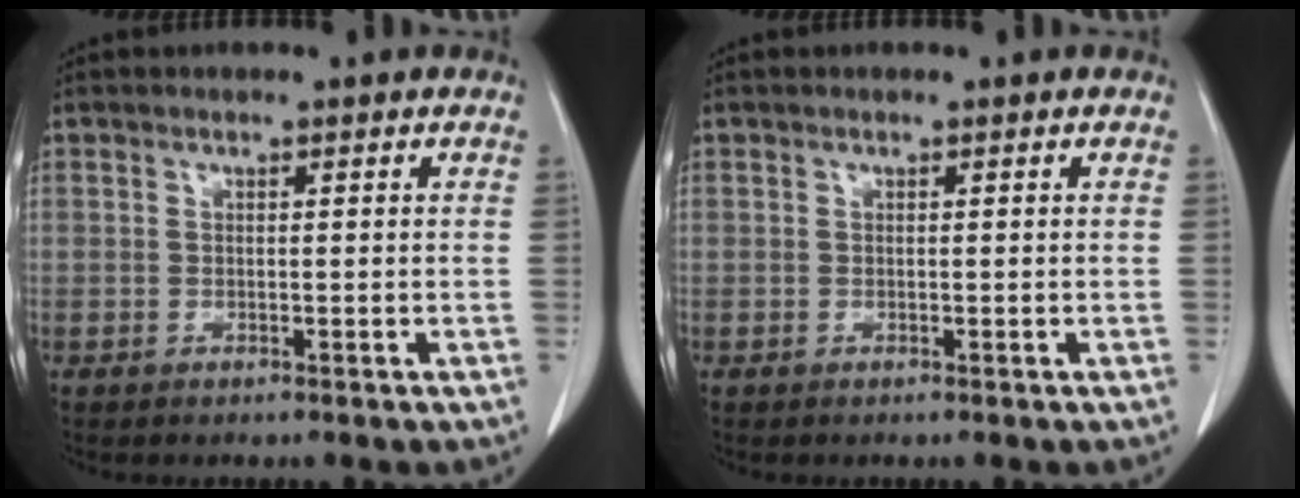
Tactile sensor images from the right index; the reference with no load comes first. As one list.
[{"total": 0.0}]